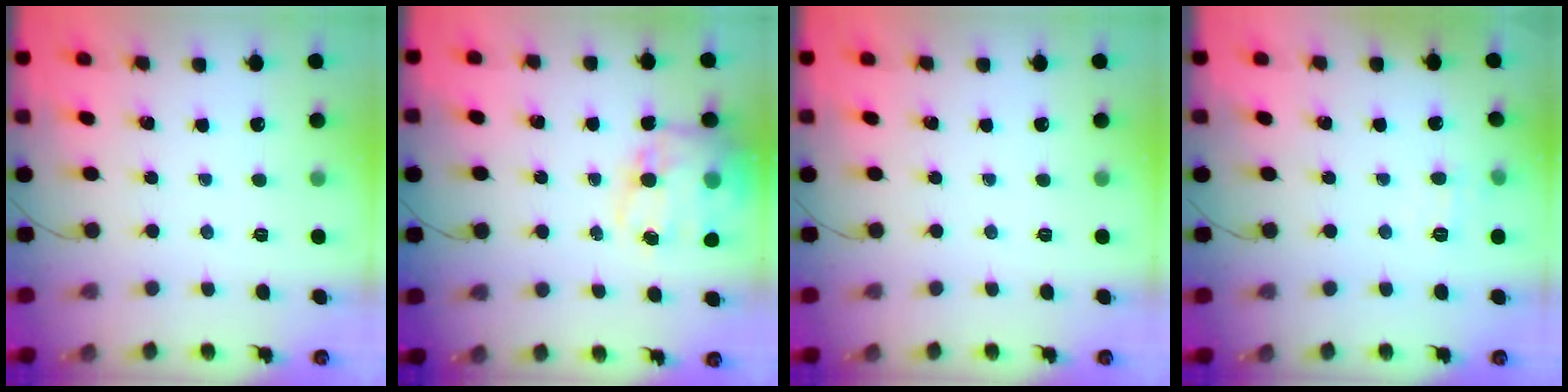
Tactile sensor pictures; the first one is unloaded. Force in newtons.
{"total": 16.8, "press": 16.5, "slide": 3.4}
{"total": 0.0}
{"total": 4.4, "press": 4.1, "slide": 1.8}